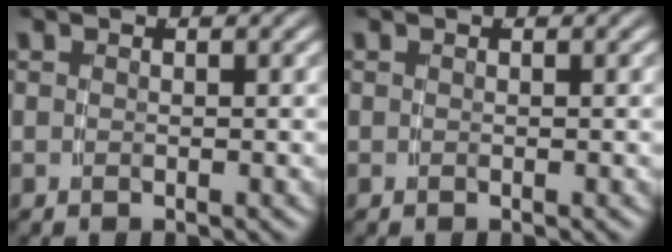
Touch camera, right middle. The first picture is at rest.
{"total": 0.0}